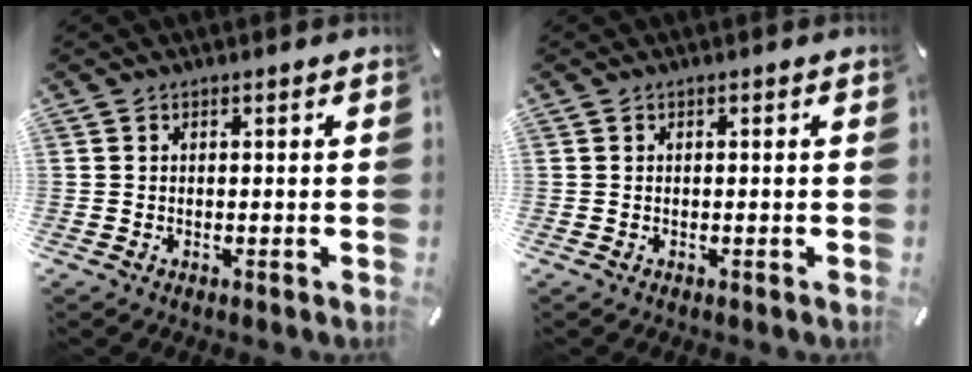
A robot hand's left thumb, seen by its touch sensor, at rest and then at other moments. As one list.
[{"total": 0.0}]